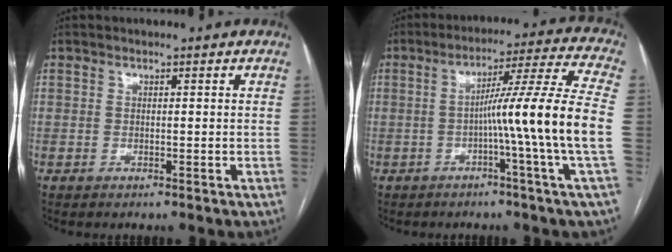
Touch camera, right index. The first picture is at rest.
{"total": 14.2, "force": [-2.5, -3.0, 13.7], "torque": [-0.200, 0.004, -0.048]}